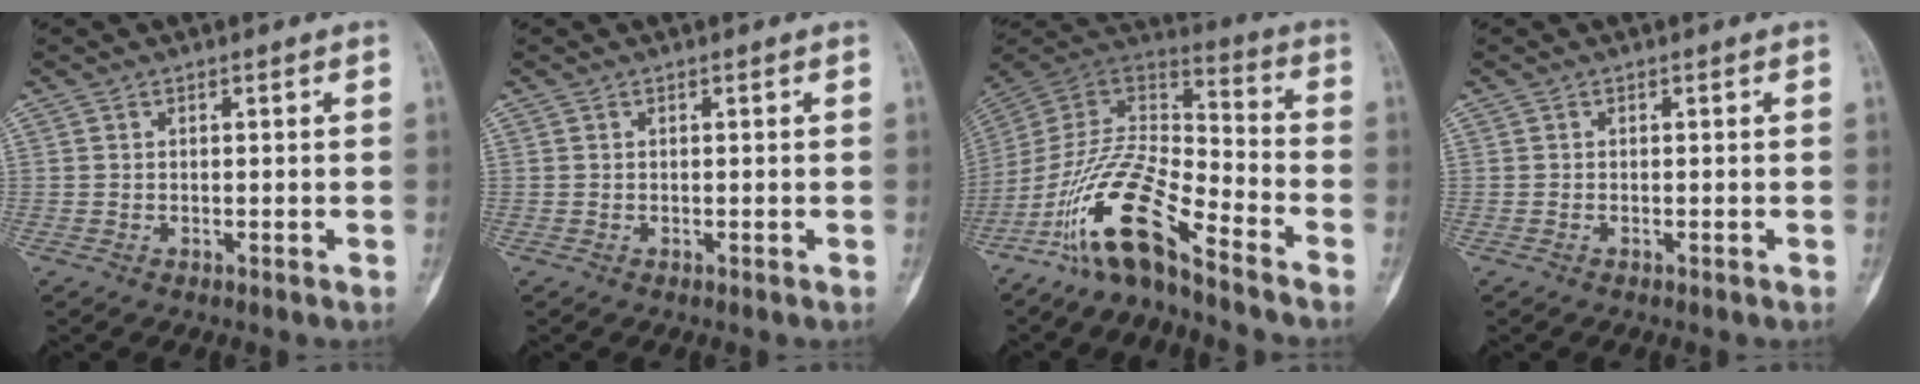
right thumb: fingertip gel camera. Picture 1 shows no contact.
{"total": 0.0}
{"total": 16.2, "force": [-11.0, 4.2, 11.2], "torque": [-0.211, 0.086, -0.208]}
{"total": 0.0}